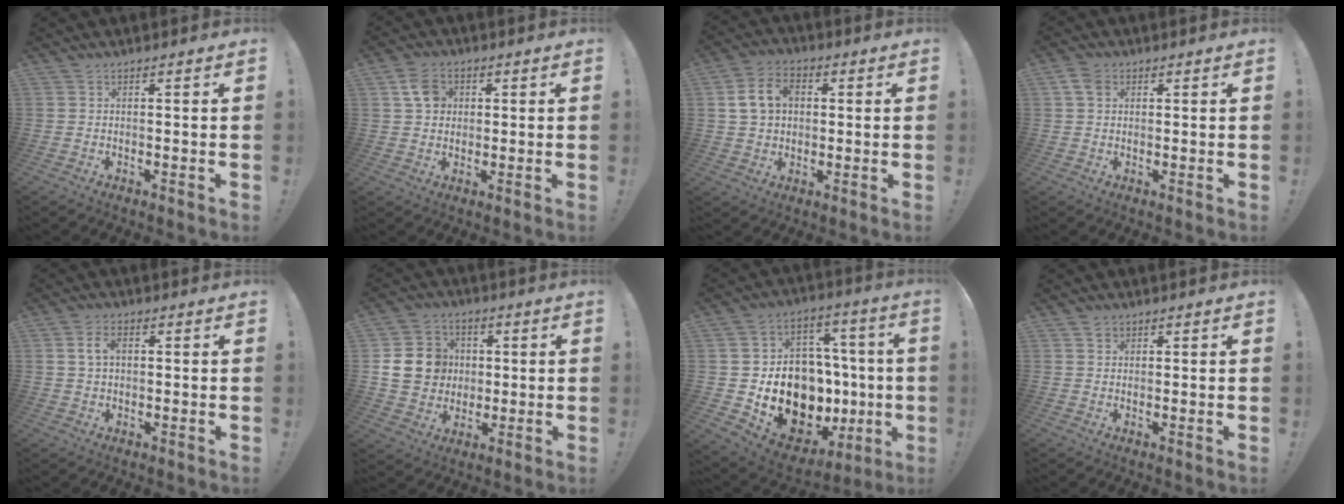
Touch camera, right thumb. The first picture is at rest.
{"total": 6.8, "force": [2.3, 5.6, 3.1], "torque": [-0.045, 0.004, 0.044]}
{"total": 10.3, "force": [2.7, 7.9, 6.1], "torque": [-0.093, 0.009, 0.055]}
{"total": 4.3, "force": [1.7, 3.2, 2.3], "torque": [-0.038, 0.002, 0.032]}
{"total": 5.0, "force": [1.2, 3.1, 3.7], "torque": [-0.066, 0.006, 0.021]}
{"total": 14.5, "force": [1.8, 12.9, 6.4], "torque": [-0.094, 0.002, 0.046]}
{"total": 18.7, "force": [-3.2, 15.1, 10.7], "torque": [-0.150, 0.007, 0.000]}
{"total": 1.4, "force": [1.1, 0.9, 0.2], "torque": [-0.002, -0.003, 0.021]}